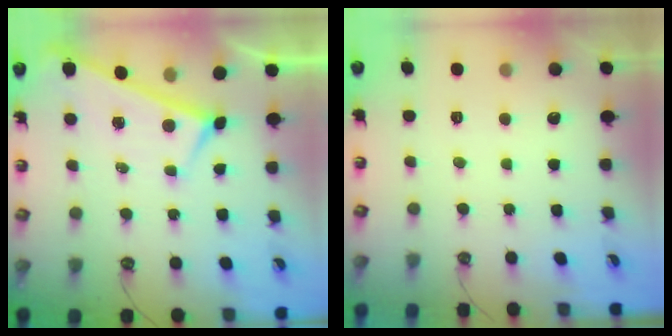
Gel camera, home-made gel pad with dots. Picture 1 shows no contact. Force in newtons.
{"total": 0.0}